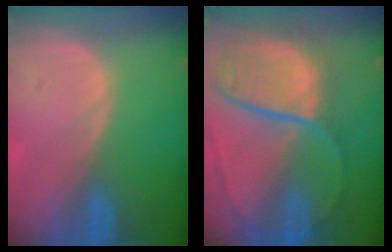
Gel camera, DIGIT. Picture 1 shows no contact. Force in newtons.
{"total": 11.0, "press": 9.2, "slide": 6.1}